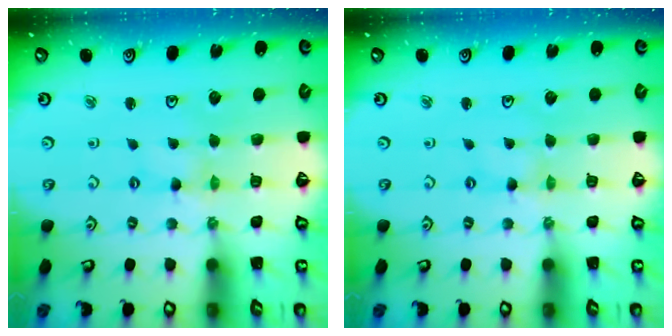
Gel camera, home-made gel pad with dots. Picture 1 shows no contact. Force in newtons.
{"total": 0.0}